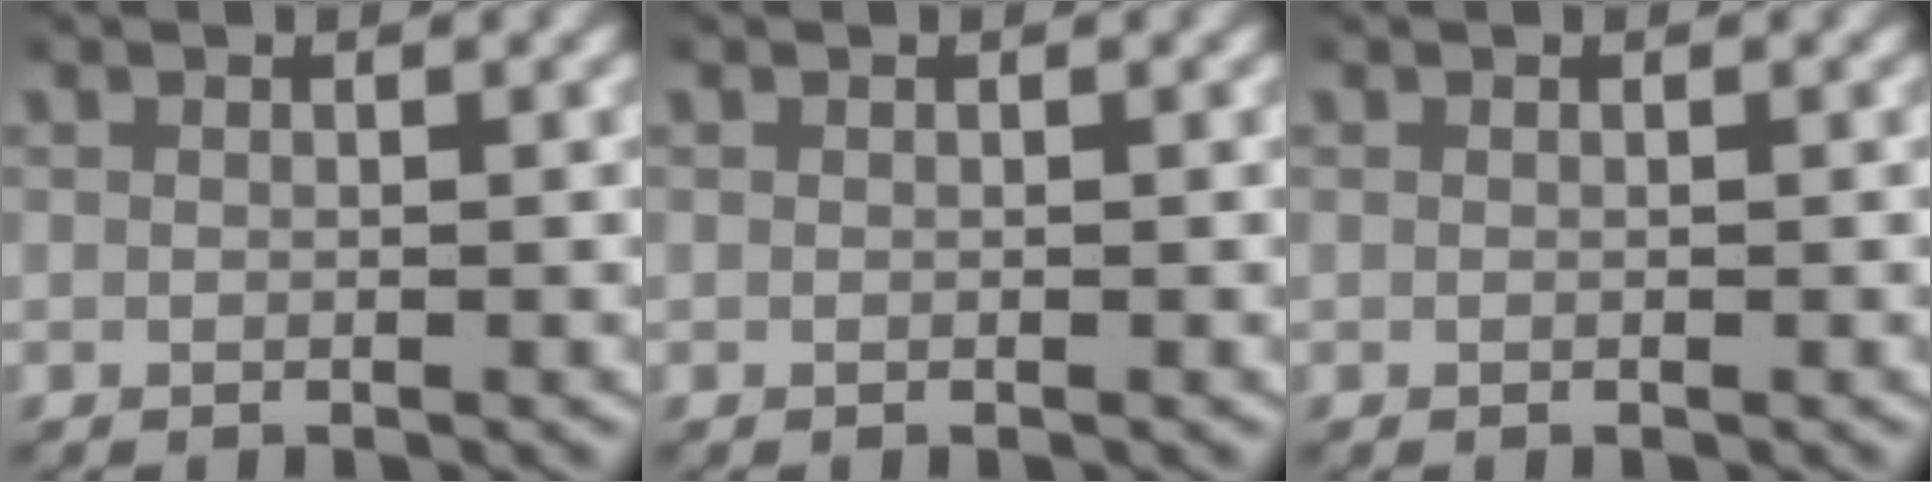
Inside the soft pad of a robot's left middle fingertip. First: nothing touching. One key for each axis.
{"total": 0.0}
{"total": 0.0}